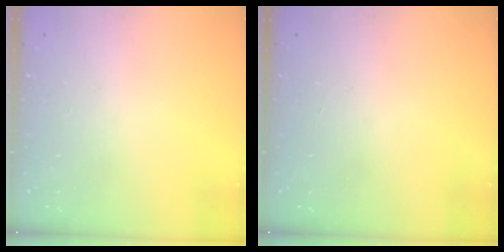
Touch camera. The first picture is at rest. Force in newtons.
{"total": 0.9, "press": 0.0, "slide": 0.9}